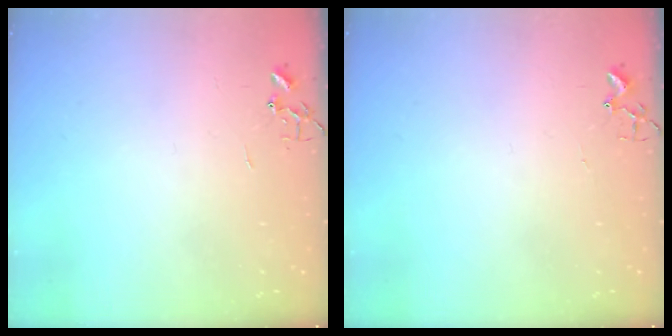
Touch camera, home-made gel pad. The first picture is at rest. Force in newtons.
{"total": 1.7, "press": 1.6, "slide": 0.2}